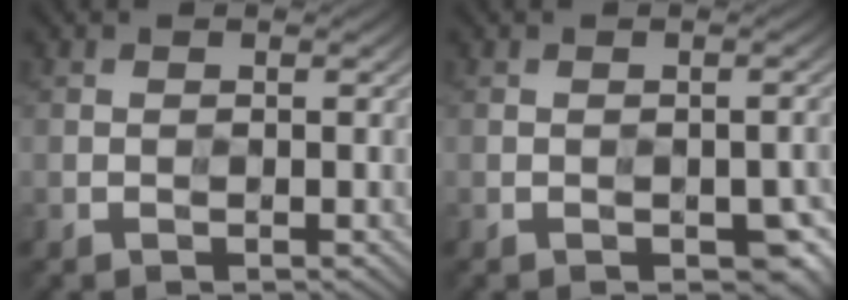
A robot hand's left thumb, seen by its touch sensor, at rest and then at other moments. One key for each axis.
{"total": 5.7, "fx": -2.6, "fy": 3.4, "fz": 3.8, "tx": -0.041, "ty": -0.024, "tz": -0.023}